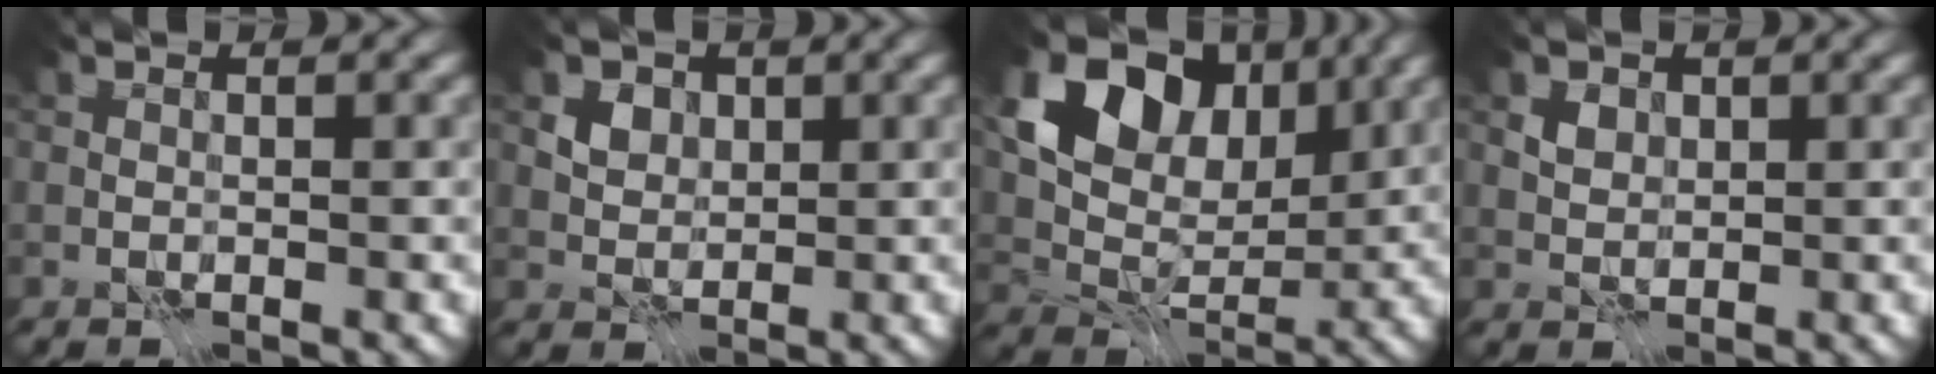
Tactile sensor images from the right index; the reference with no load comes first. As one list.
[{"total": 4.3, "force": [1.8, 3.3, 2.0], "torque": [-0.036, 0.006, 0.026]}, {"total": 10.9, "force": [4.4, 7.1, 7.0], "torque": [-0.118, 0.018, 0.068]}, {"total": 2.0, "force": [0.8, 1.5, 1.0], "torque": [-0.018, -0.001, 0.018]}]